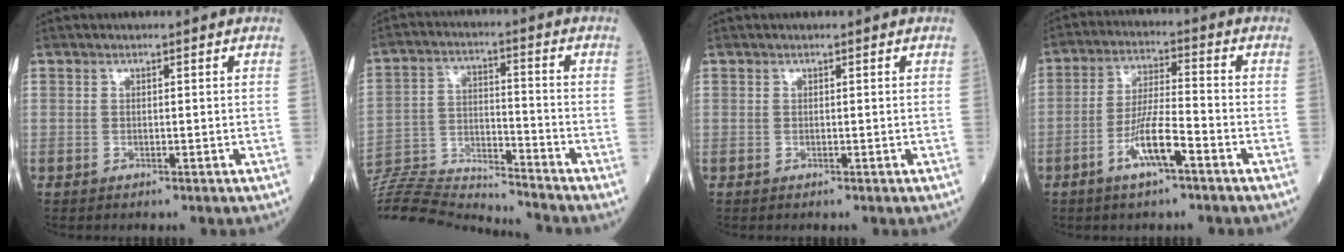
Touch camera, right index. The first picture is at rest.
{"total": 17.6, "force": [-17.3, 0.0, 3.2], "torque": [-0.065, 0.018, -0.288]}
{"total": 0.0}
{"total": 7.9, "force": [-3.8, 1.0, 6.8], "torque": [-0.134, 0.000, -0.073]}